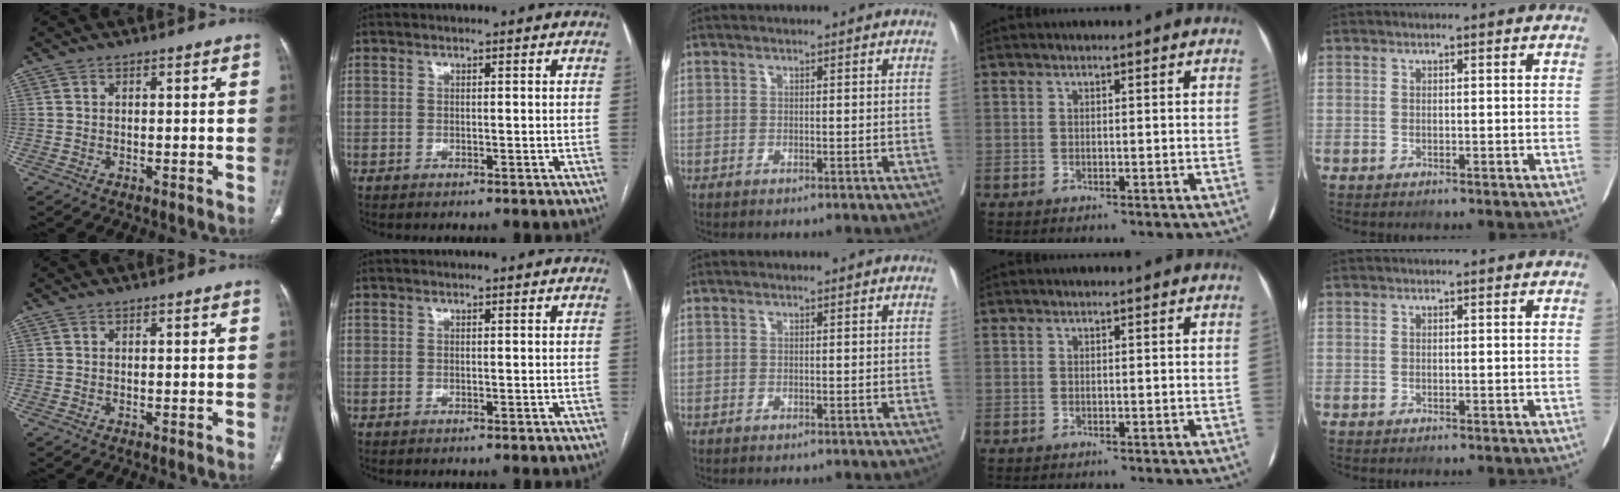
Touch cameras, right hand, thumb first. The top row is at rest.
{}